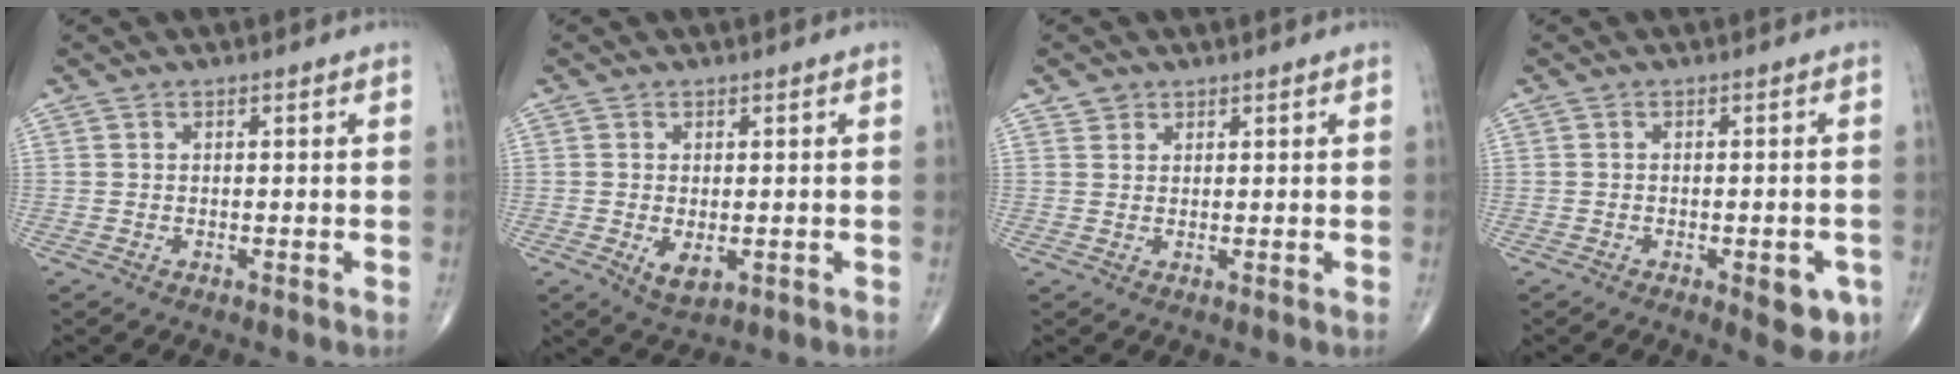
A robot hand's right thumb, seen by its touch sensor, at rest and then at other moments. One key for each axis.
{"total": 3.6, "fx": -0.6, "fy": 1.8, "fz": 3.0, "tx": -0.048, "ty": -0.010, "tz": -0.002}
{"total": 1.5, "fx": 1.0, "fy": 1.1, "fz": 0.0, "tx": 0.013, "ty": -0.005, "tz": 0.012}
{"total": 5.8, "fx": -2.3, "fy": 2.3, "fz": 4.7, "tx": -0.040, "ty": 0.002, "tz": -0.023}